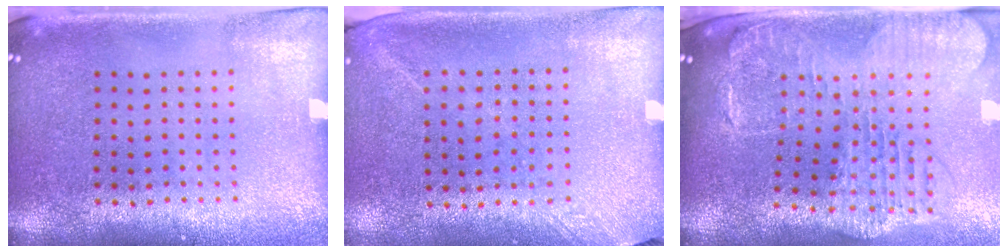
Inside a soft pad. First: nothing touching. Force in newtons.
{"total": 1.2, "press": 0.9, "slide": 0.8}
{"total": 2.5, "press": 2.2, "slide": 1.2}